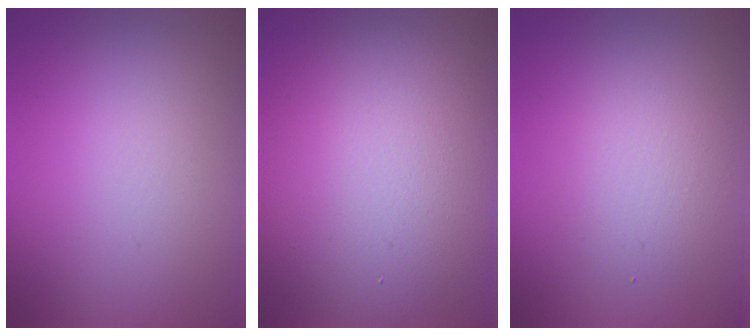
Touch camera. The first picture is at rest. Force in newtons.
{"total": 11.3, "press": 11.3, "slide": 0.5}
{"total": 2.4, "press": 2.4, "slide": 0.2}